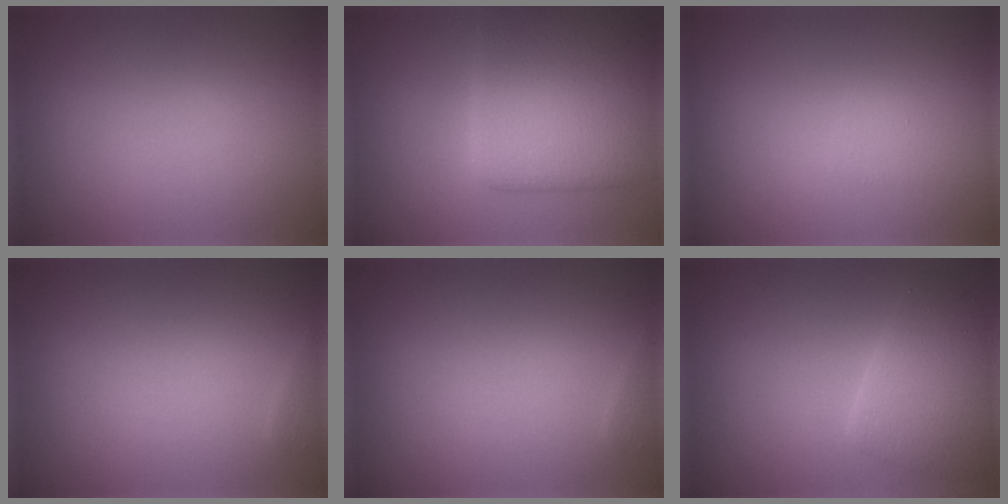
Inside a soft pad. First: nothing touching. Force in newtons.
{"total": 8.0, "press": 8.0, "slide": 0.4}
{"total": 0.6, "press": 0.6, "slide": 0.1}
{"total": 0.5, "press": 0.5, "slide": 0.0}
{"total": 0.5, "press": 0.5, "slide": 0.0}
{"total": 3.7, "press": 3.7, "slide": 0.2}